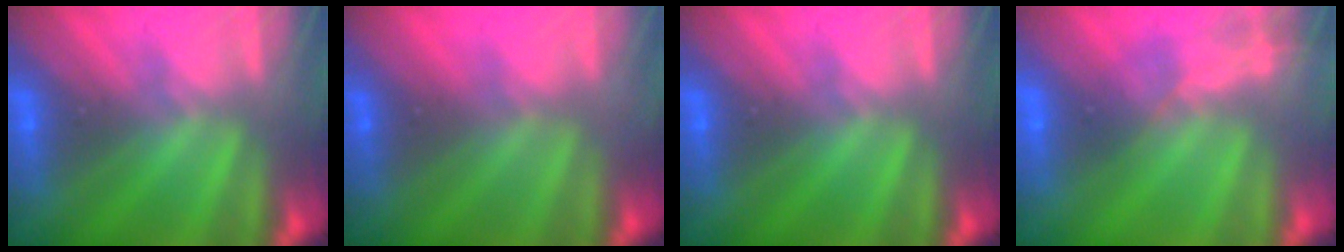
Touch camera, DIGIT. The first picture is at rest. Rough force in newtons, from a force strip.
{"total": 5.4}
{"total": 0.0}
{"total": 1.6}